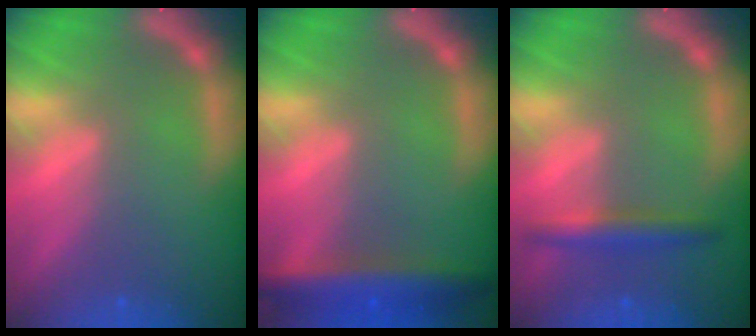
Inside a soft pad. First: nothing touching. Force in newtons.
{"total": 5.9}
{"total": 3.0}